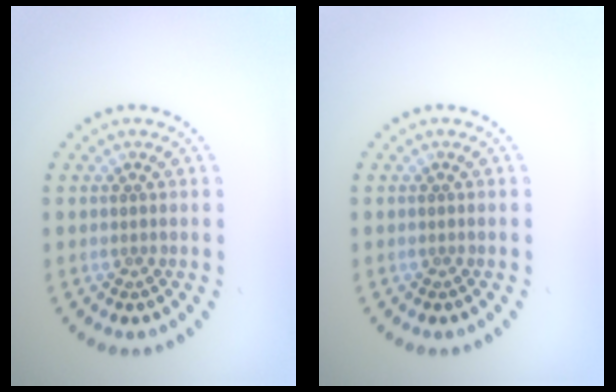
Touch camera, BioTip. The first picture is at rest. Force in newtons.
{"total": 0.0}